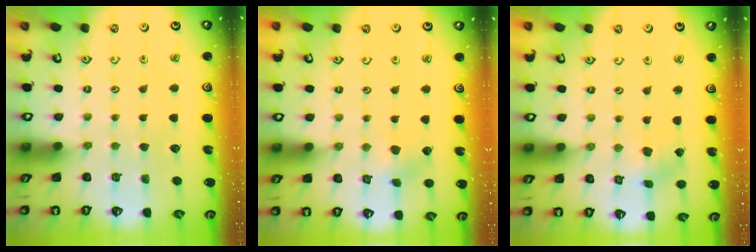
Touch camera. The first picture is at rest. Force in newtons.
{"total": 4.1, "press": 4.1, "slide": 0.4}
{"total": 1.4, "press": 1.4, "slide": 0.3}